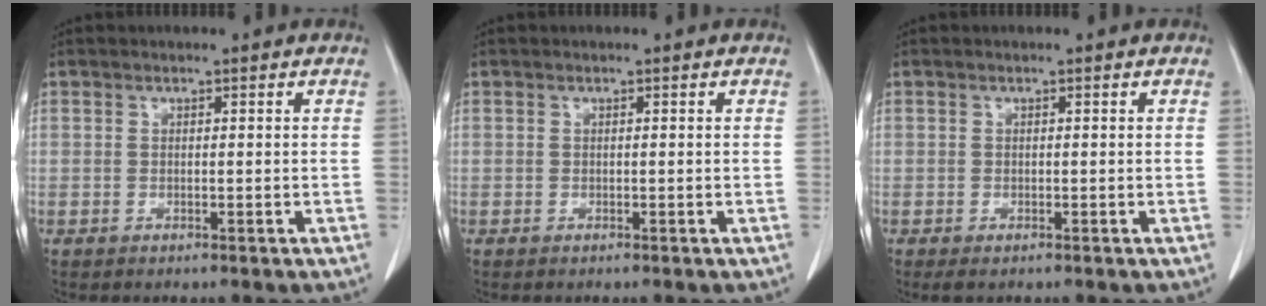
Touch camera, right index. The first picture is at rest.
{"total": 0.0}
{"total": 1.2, "force": [-0.7, 0.4, 0.8], "torque": [-0.013, -0.003, -0.008]}